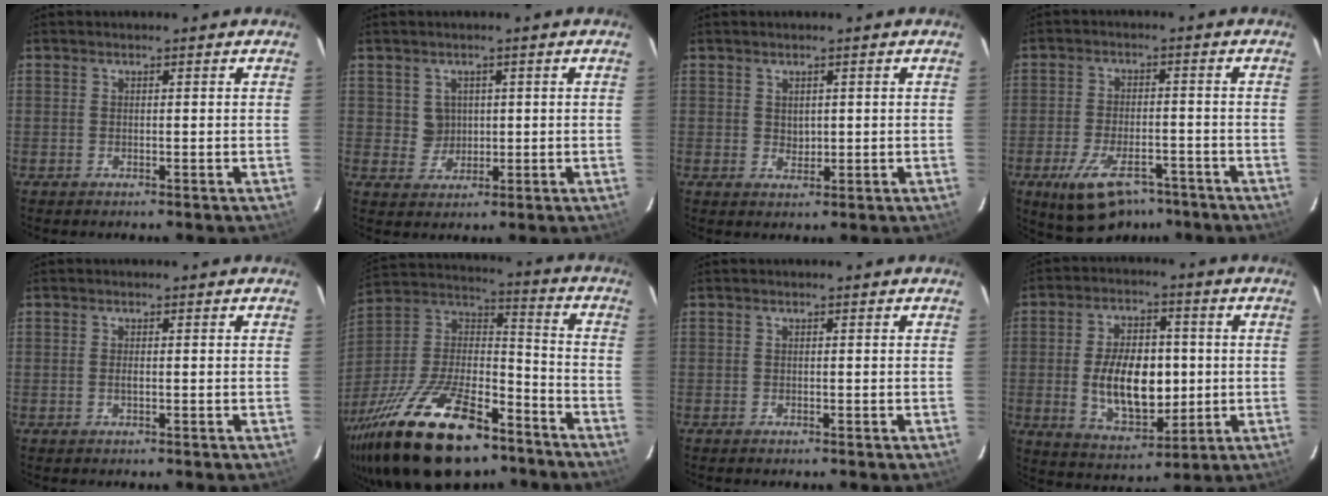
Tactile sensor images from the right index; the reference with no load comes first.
{"total": 3.4, "force": [0.9, 3.2, 0.3], "torque": [-0.002, 0.010, 0.021]}
{"total": 1.7, "force": [0.7, 1.5, 0.6], "torque": [-0.005, 0.000, 0.017]}
{"total": 12.5, "force": [-8.2, 5.7, 7.5], "torque": [-0.158, -0.020, -0.131]}
{"total": 0.6, "force": [-0.1, 0.2, 0.6], "torque": [-0.012, -0.002, -0.002]}
{"total": 31.1, "force": [-19.8, 13.0, 20.2], "torque": [-0.402, -0.019, -0.317]}
{"total": 0.0}
{"total": 14.0, "force": [-0.7, 7.8, 11.6], "torque": [-0.216, 0.002, 0.005]}